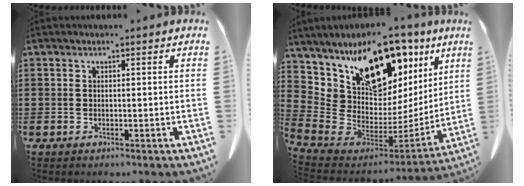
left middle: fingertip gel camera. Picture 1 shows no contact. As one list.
[{"total": 11.4, "force": [8.8, 5.5, 4.7], "torque": [-0.118, -0.072, 0.159]}]